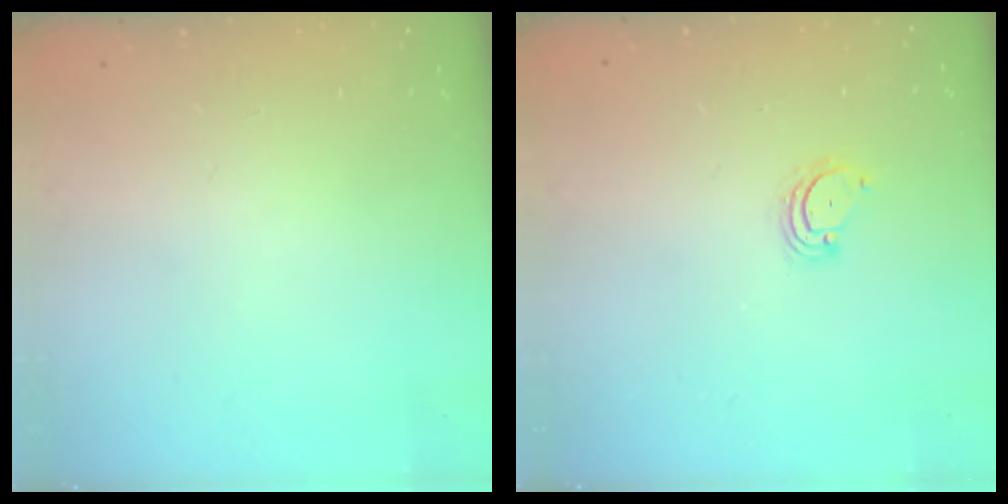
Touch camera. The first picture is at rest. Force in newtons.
{"total": 2.3, "press": 2.3, "slide": 0.2}